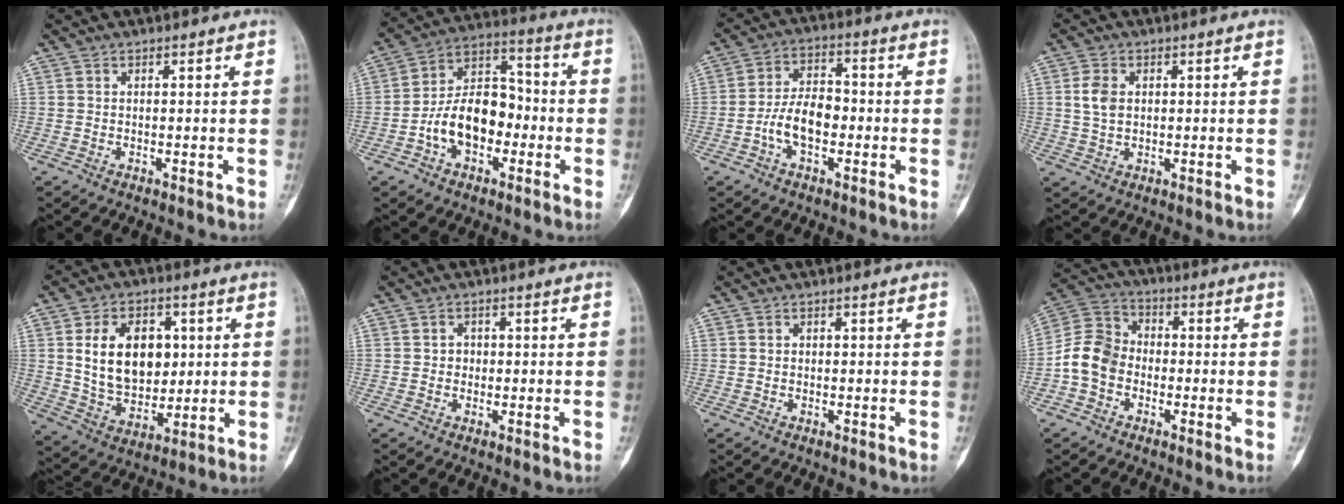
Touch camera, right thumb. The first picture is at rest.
{"total": 14.0, "force": [-3.6, 9.1, 9.9], "torque": [-0.146, 0.050, -0.071]}
{"total": 8.6, "force": [-2.3, 5.0, 6.6], "torque": [-0.112, 0.028, -0.051]}
{"total": 4.6, "force": [0.9, 3.1, 3.2], "torque": [-0.062, -0.001, 0.019]}
{"total": 15.5, "force": [2.9, 10.6, 10.9], "torque": [-0.133, -0.014, 0.061]}
{"total": 1.9, "force": [0.0, 1.8, 0.7], "torque": [0.006, 0.005, -0.002]}
{"total": 0.6, "force": [0.1, 0.5, 0.2], "torque": [0.003, 0.002, 0.001]}
{"total": 9.2, "force": [-2.2, 7.4, 4.9], "torque": [-0.084, 0.034, -0.054]}